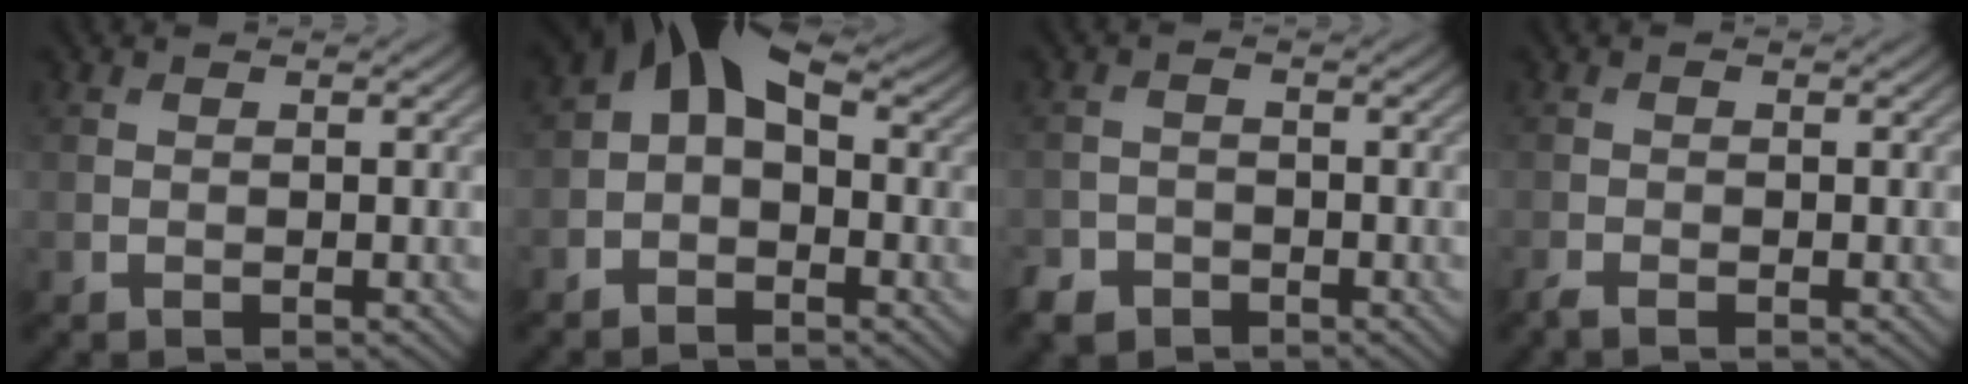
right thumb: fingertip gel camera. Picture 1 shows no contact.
{"total": 5.8, "force": [0.0, 4.0, 4.2], "torque": [-0.069, 0.015, -0.018]}
{"total": 2.9, "force": [-2.3, 1.8, 0.6], "torque": [-0.012, -0.003, -0.046]}
{"total": 1.1, "force": [-1.0, 0.1, 0.5], "torque": [-0.017, -0.002, -0.024]}